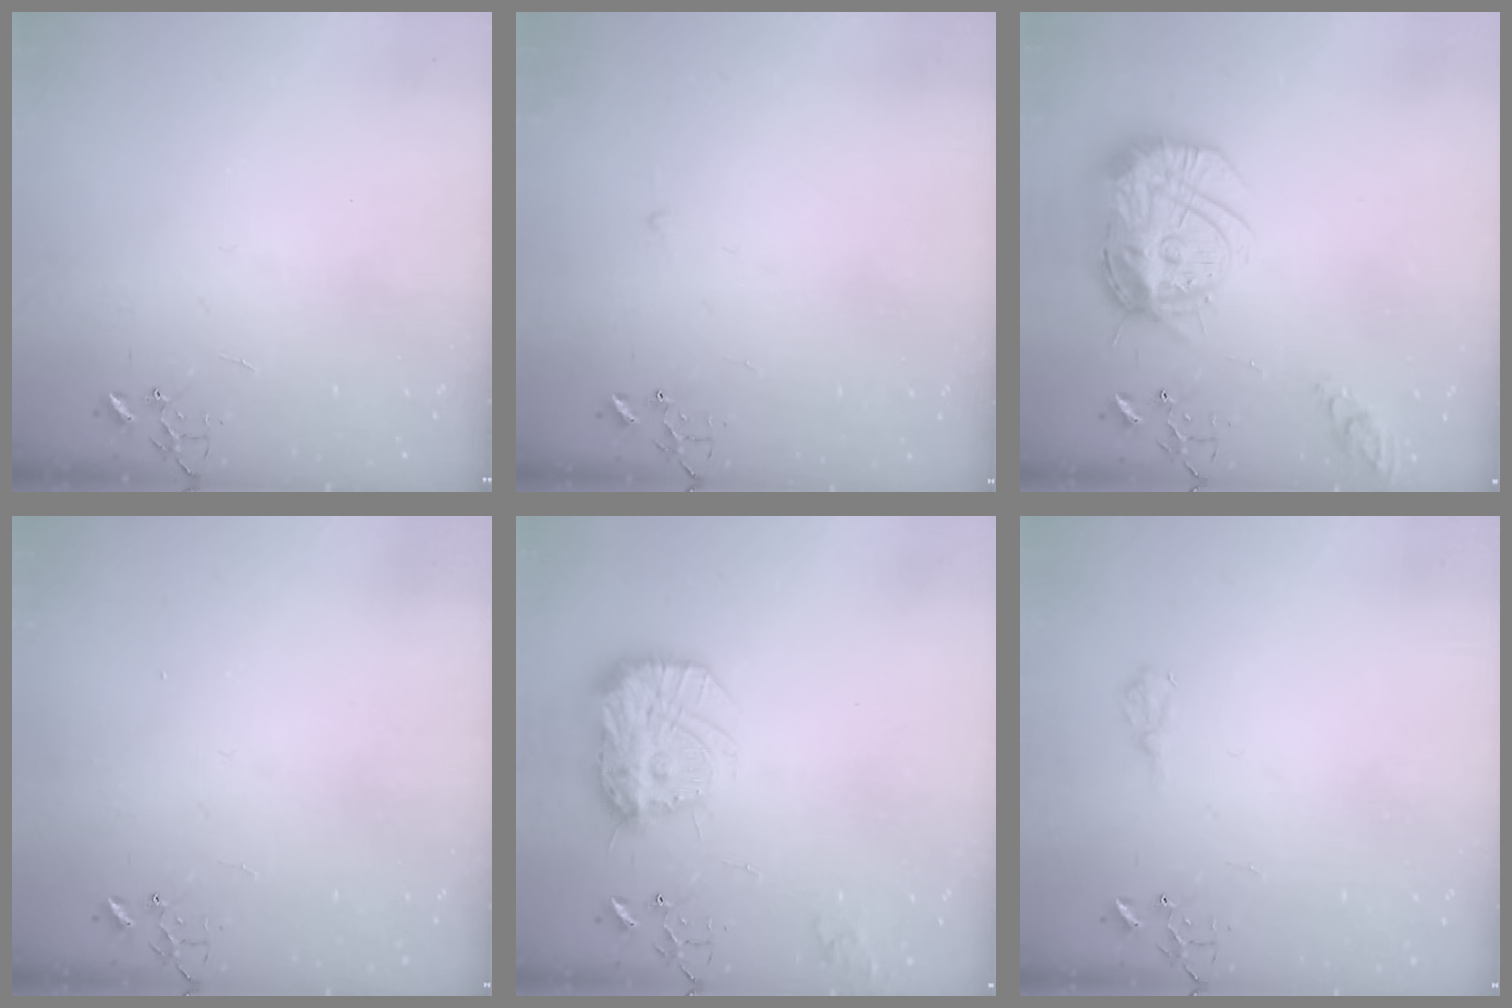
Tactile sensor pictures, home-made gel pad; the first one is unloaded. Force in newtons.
{"total": 2.3, "press": 2.3, "slide": 0.3}
{"total": 19.4, "press": 19.3, "slide": 1.7}
{"total": 1.1, "press": 1.1, "slide": 0.1}
{"total": 16.5, "press": 16.5, "slide": 1.4}
{"total": 6.8, "press": 6.8, "slide": 0.9}